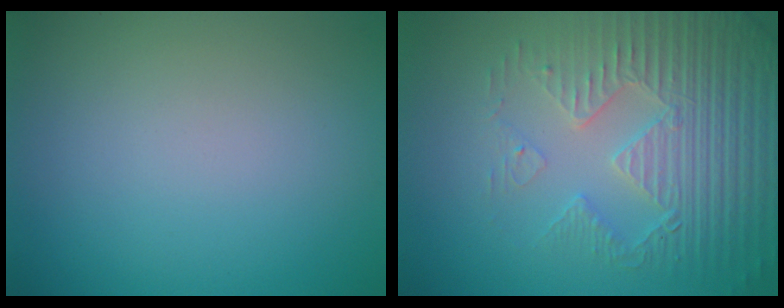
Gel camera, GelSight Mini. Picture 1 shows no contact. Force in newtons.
{"total": 5.0, "press": 4.7, "slide": 1.8}